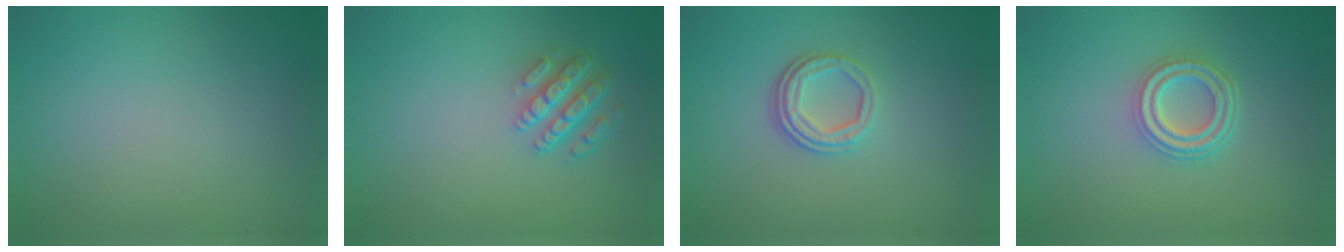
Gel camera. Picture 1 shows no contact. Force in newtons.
{"total": 4.3, "press": 3.4, "slide": 2.7}
{"total": 3.3, "press": 2.4, "slide": 2.3}
{"total": 4.0, "press": 3.1, "slide": 2.5}